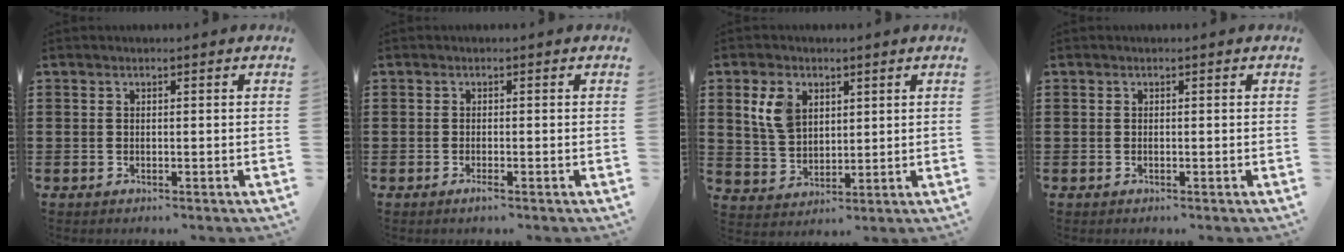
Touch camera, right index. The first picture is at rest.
{"total": 1.0, "force": [-0.7, 0.1, 0.8], "torque": [-0.015, -0.005, -0.012]}
{"total": 6.6, "force": [2.7, 4.5, 4.0], "torque": [-0.101, 0.013, 0.049]}
{"total": 0.0}